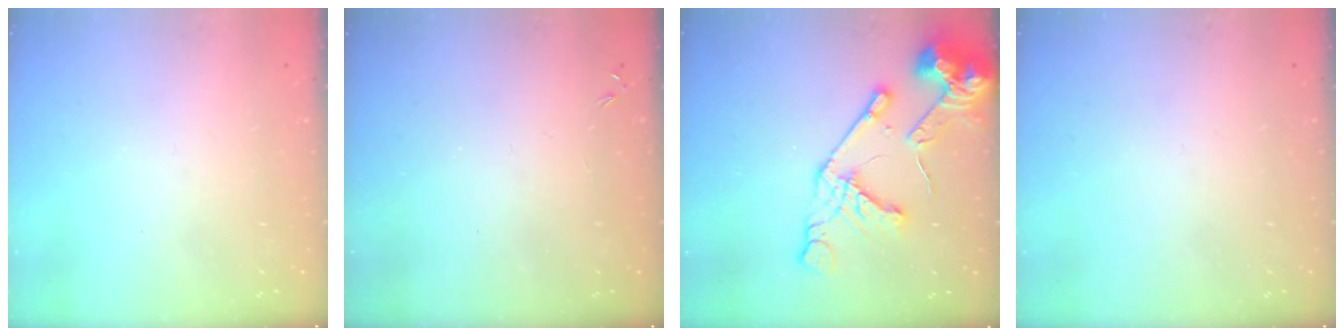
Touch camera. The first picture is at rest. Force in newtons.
{"total": 0.0}
{"total": 18.5, "press": 18.4, "slide": 2.3}
{"total": 0.0}